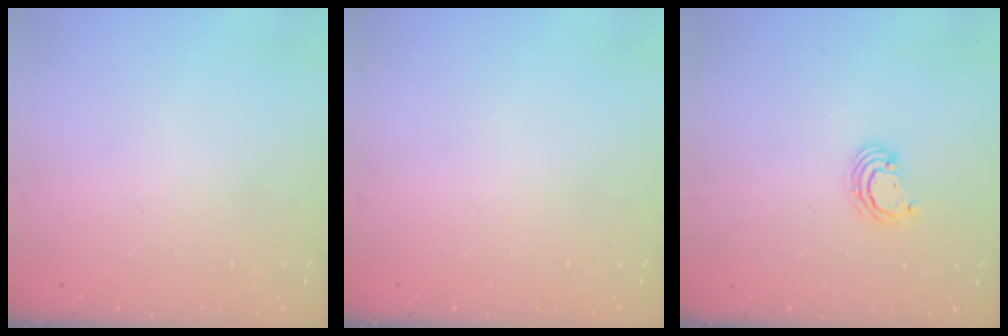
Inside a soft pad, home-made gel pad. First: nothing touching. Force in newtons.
{"total": 0.0}
{"total": 3.8, "press": 3.8, "slide": 0.3}